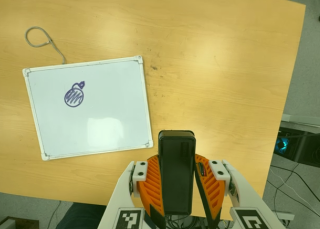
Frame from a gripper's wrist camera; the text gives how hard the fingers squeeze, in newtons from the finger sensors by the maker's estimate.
{"total": 8.2, "left": 6.7, "right": 9.8}